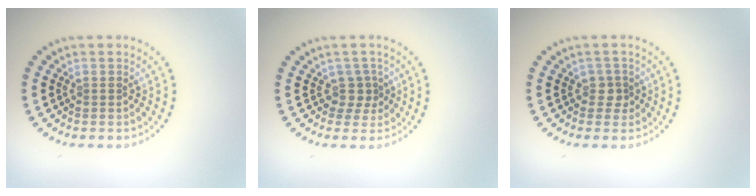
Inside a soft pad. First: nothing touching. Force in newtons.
{"total": 1.8, "press": 1.1, "slide": 1.4}
{"total": 1.4, "press": 1.1, "slide": 0.9}